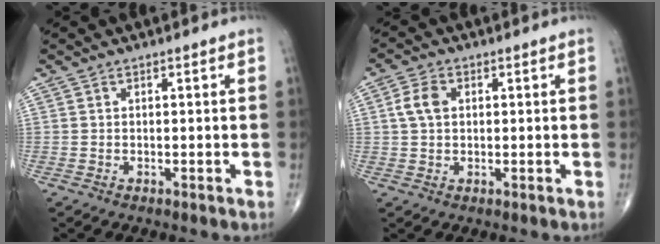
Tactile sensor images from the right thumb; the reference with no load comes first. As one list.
[{"total": 4.3, "force": [0.8, 2.9, 3.0], "torque": [-0.061, 0.006, 0.013]}]